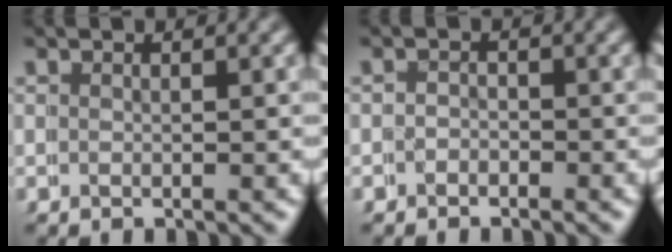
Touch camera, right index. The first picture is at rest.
{"total": 1.6, "force": [-0.7, 0.4, -1.4], "torque": [0.018, -0.005, -0.020]}